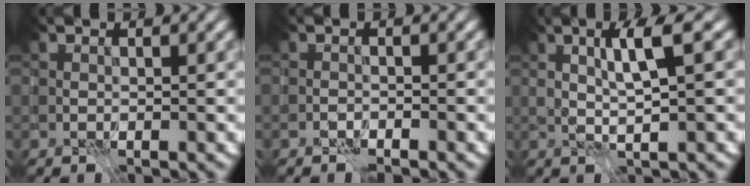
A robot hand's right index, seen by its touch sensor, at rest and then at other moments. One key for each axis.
{"total": 1.2, "fx": -1.1, "fy": 0.4, "fz": 0.3, "tx": -0.003, "ty": 0.004, "tz": -0.025}
{"total": 3.5, "fx": 1.1, "fy": 0.4, "fz": 3.3, "tx": -0.066, "ty": 0.008, "tz": 0.021}